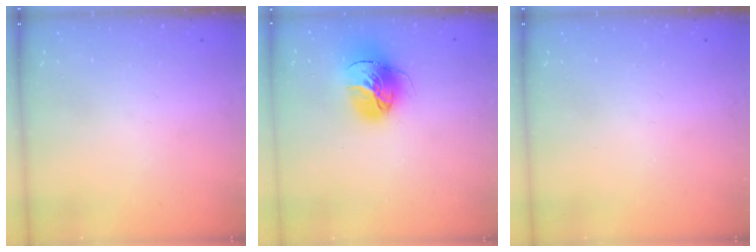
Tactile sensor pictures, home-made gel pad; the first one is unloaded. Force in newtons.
{"total": 16.4, "press": 16.4, "slide": 1.6}
{"total": 0.0}